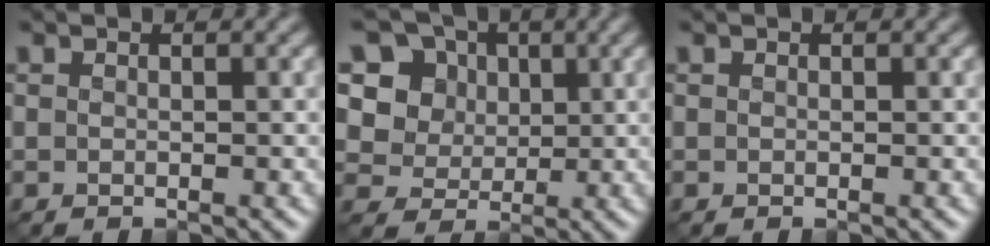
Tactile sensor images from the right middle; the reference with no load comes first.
{"total": 7.6, "force": [3.2, 6.2, 3.1], "torque": [-0.072, 0.002, 0.050]}
{"total": 0.0}